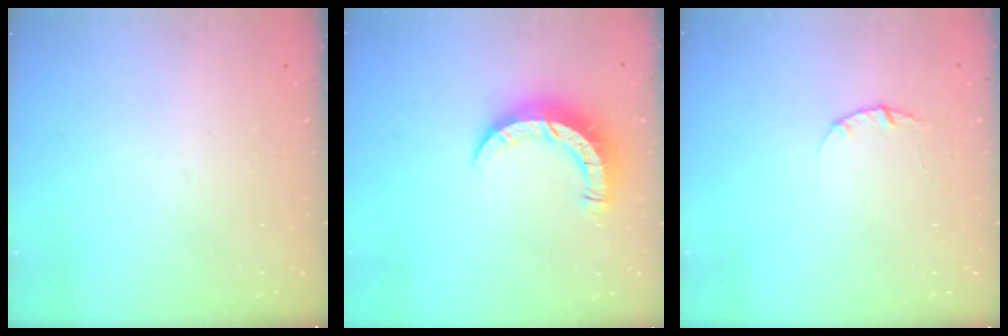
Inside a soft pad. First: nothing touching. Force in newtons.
{"total": 8.3, "press": 8.3, "slide": 0.4}
{"total": 2.8, "press": 2.8, "slide": 0.4}